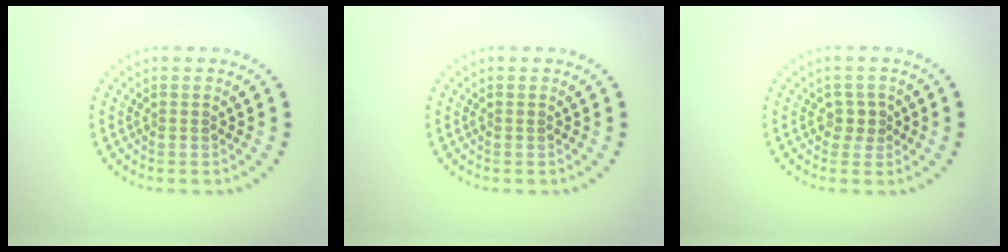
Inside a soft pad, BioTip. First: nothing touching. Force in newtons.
{"total": 0.0}
{"total": 1.6, "press": 1.3, "slide": 0.9}